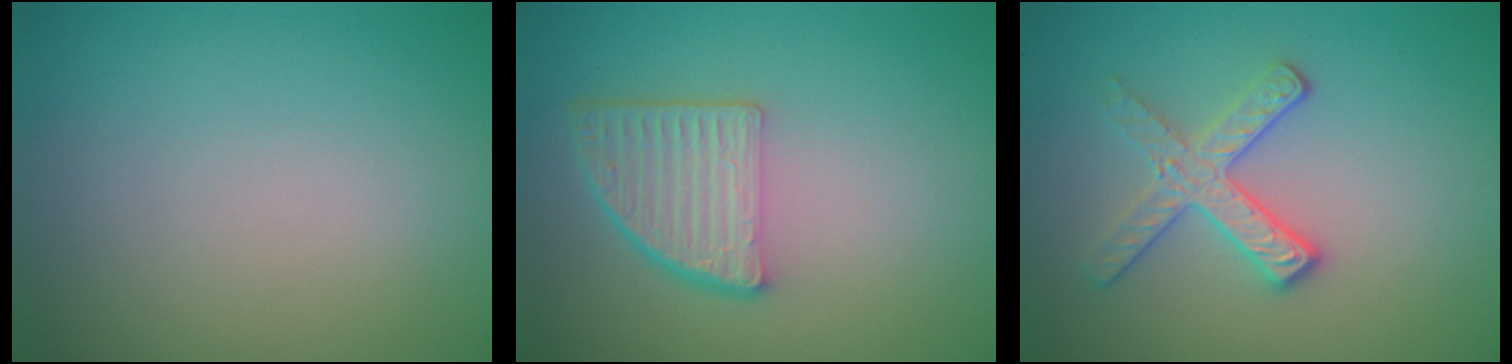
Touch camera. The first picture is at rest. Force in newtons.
{"total": 4.8, "press": 3.5, "slide": 3.3}
{"total": 2.8, "press": 2.6, "slide": 1.0}